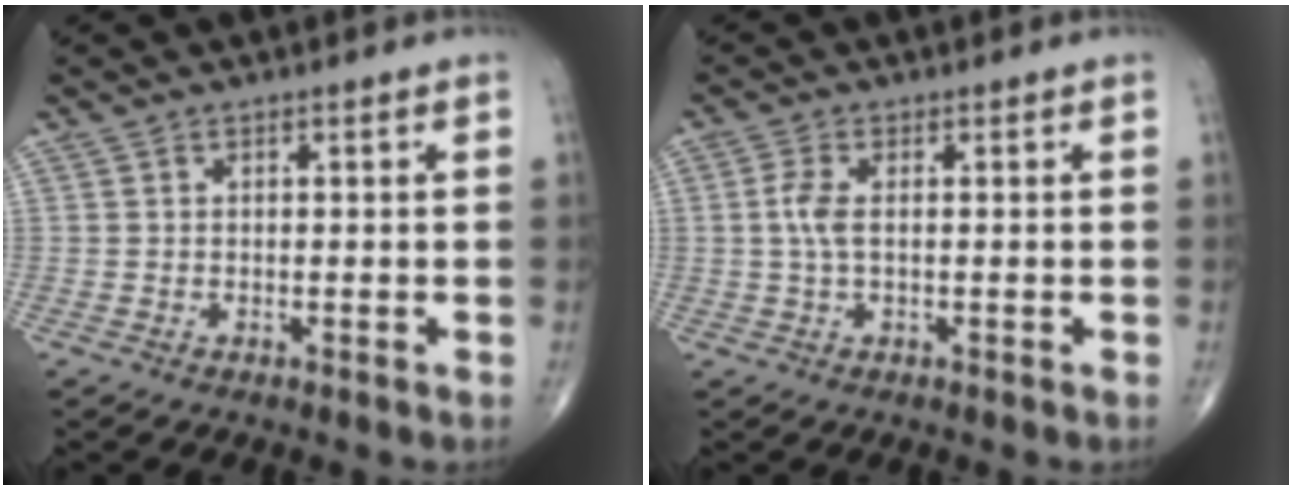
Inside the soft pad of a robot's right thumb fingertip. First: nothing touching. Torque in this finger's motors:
{"motor_torque": [-0.61, 0.69, 0.59, 0.12, -0.06]}